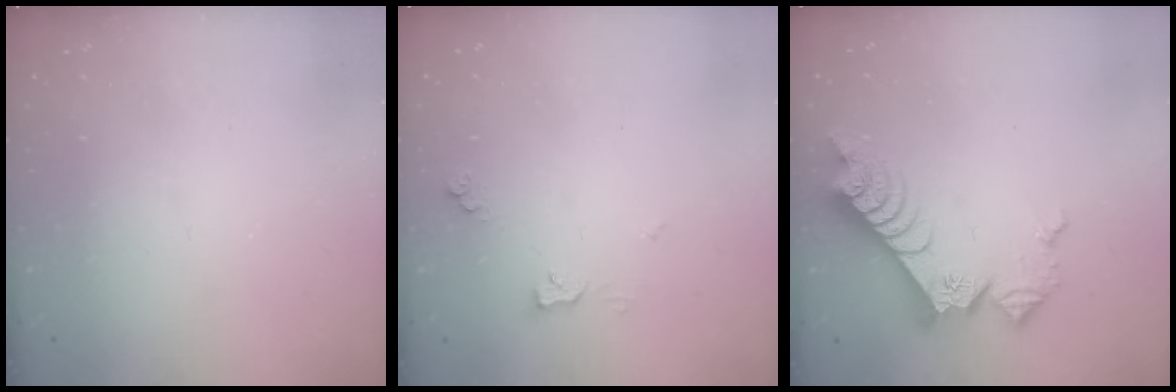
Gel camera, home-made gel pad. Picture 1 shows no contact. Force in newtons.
{"total": 5.7, "press": 5.6, "slide": 0.9}
{"total": 11.2, "press": 11.1, "slide": 1.4}